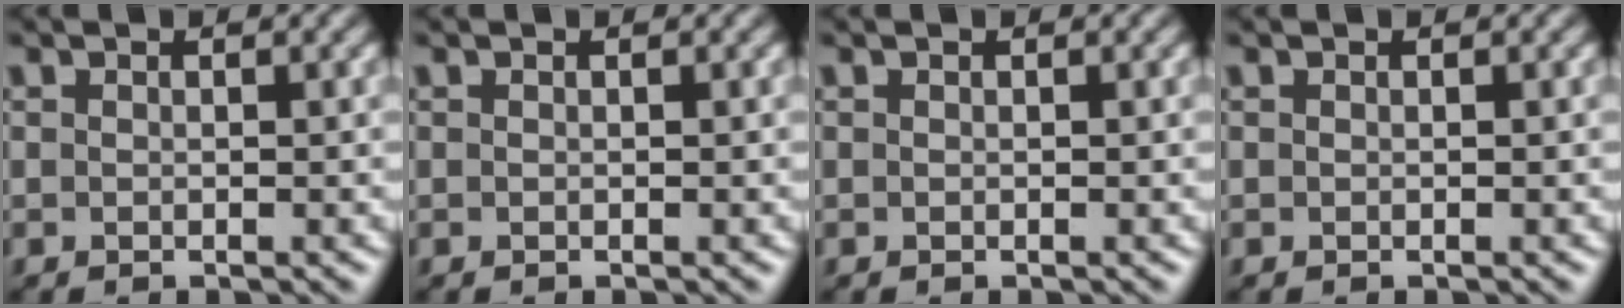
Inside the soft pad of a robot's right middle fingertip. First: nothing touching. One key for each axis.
{"total": 0.0}
{"total": 0.0}
{"total": 0.0}